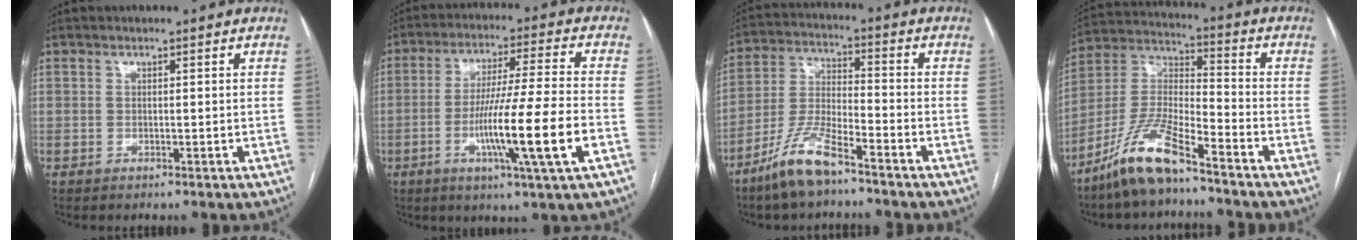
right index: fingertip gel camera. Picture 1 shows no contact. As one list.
[{"total": 14.2, "force": [-4.4, -1.1, 13.5], "torque": [-0.245, -0.012, -0.079]}, {"total": 9.7, "force": [-7.0, 1.7, 6.4], "torque": [-0.141, -0.016, -0.142]}, {"total": 12.1, "force": [-9.0, 1.8, 7.8], "torque": [-0.169, -0.006, -0.177]}]